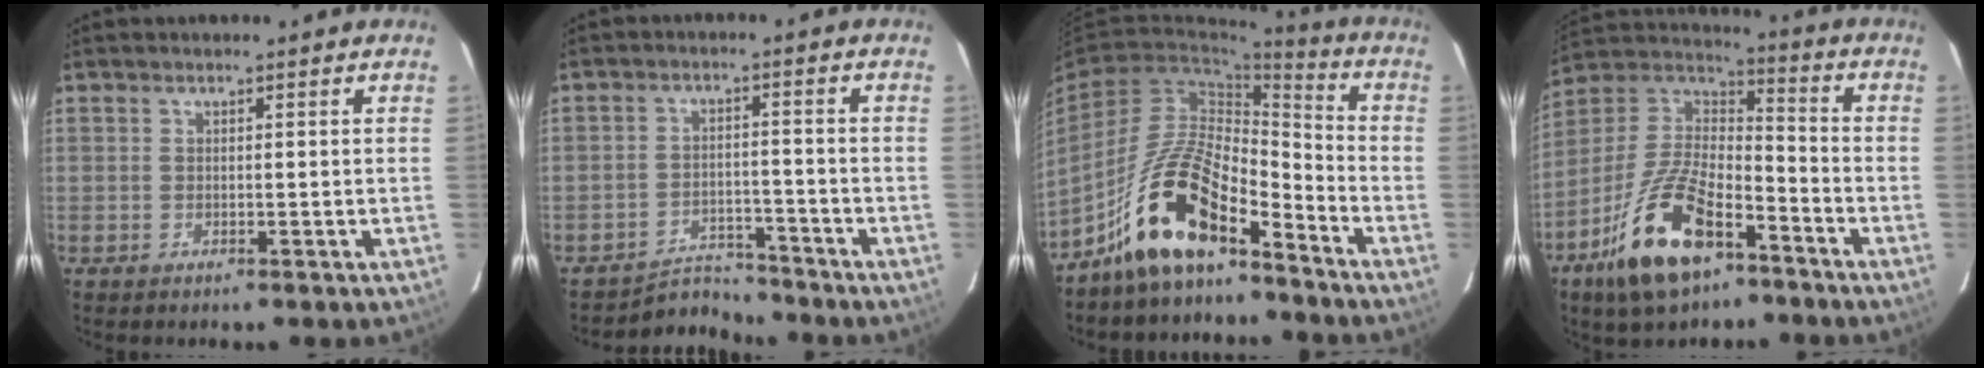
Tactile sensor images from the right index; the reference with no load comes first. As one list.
[{"total": 4.9, "force": [-4.6, 0.8, -1.4], "torque": [0.026, 0.010, -0.072]}, {"total": 13.1, "force": [-9.3, 3.7, 8.4], "torque": [-0.170, 0.022, -0.171]}, {"total": 17.0, "force": [-9.8, 6.4, 12.2], "torque": [-0.251, 0.002, -0.180]}]